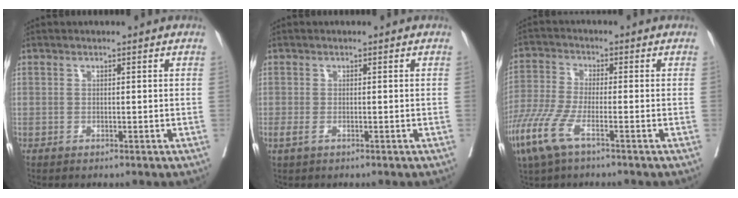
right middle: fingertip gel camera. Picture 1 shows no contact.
{"total": 1.1, "force": [-0.5, 0.5, 0.8], "torque": [-0.025, -0.004, -0.007]}
{"total": 8.2, "force": [-4.6, 1.9, 6.5], "torque": [-0.158, -0.021, -0.095]}